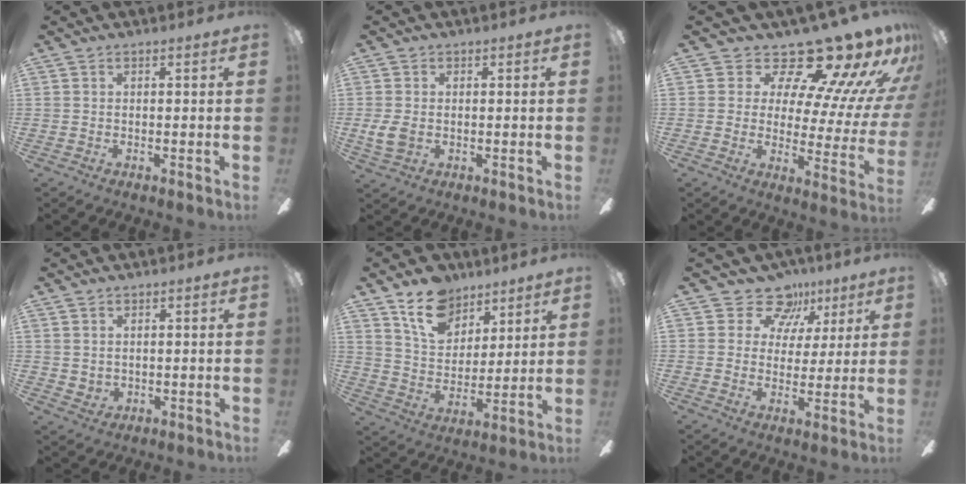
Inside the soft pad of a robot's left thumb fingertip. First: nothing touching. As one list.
[{"total": 4.9, "force": [-0.5, 3.6, 3.3], "torque": [-0.082, 0.000, -0.011]}, {"total": 18.2, "force": [15.0, 6.0, 8.5], "torque": [-0.133, -0.123, 0.251]}, {"total": 2.3, "force": [1.7, 1.6, 0.2], "torque": [-0.007, -0.005, 0.031]}, {"total": 14.5, "force": [9.8, 9.0, 5.8], "torque": [-0.092, -0.046, 0.185]}, {"total": 10.8, "force": [7.2, 7.5, 3.0], "torque": [-0.053, -0.044, 0.136]}]